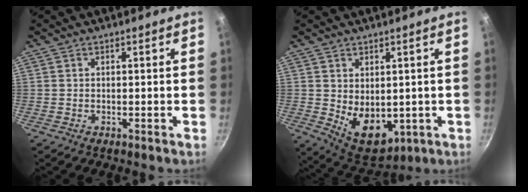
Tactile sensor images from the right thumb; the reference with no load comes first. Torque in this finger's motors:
{"motor_torque": [-0.33, 0.78, 0.23, 0.12, 0.08]}